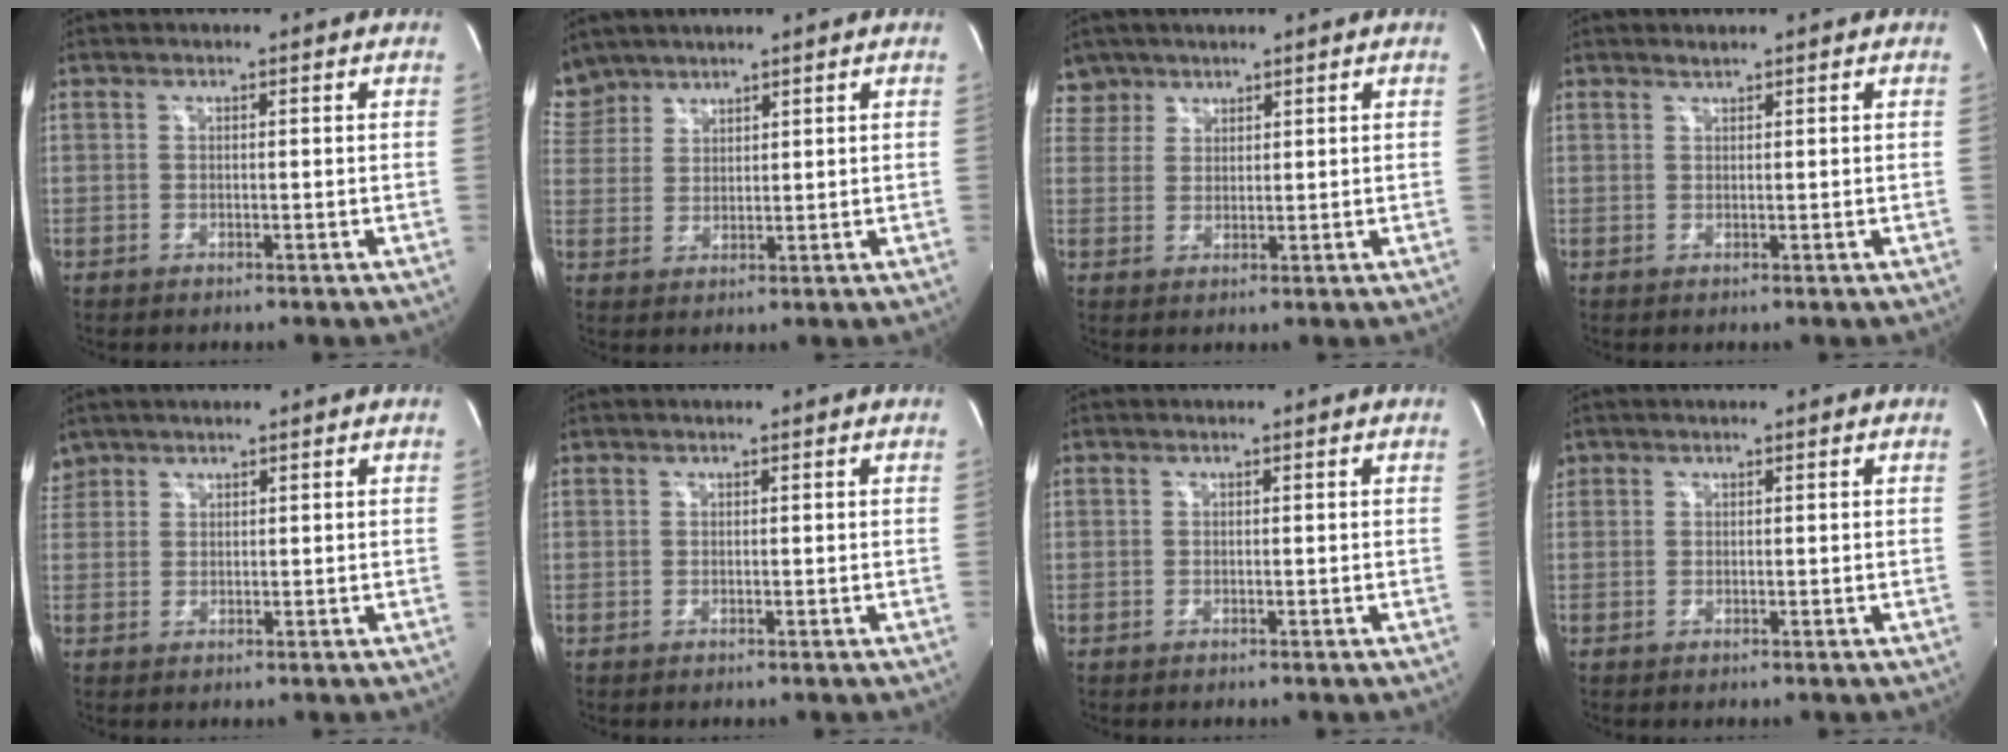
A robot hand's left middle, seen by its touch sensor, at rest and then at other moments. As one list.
[{"total": 6.1, "force": [5.4, 2.9, 0.0], "torque": [-0.004, 0.011, 0.118]}, {"total": 3.2, "force": [2.4, 1.9, -0.7], "torque": [0.020, 0.006, 0.046]}, {"total": 0.6, "force": [0.6, -0.1, 0.0], "torque": [-0.006, 0.000, 0.013]}, {"total": 2.5, "force": [2.1, 1.3, -0.2], "torque": [0.004, 0.013, 0.042]}, {"total": 0.0}, {"total": 0.0}, {"total": 0.9, "force": [0.6, 0.7, 0.0], "torque": [0.002, 0.011, 0.010]}]